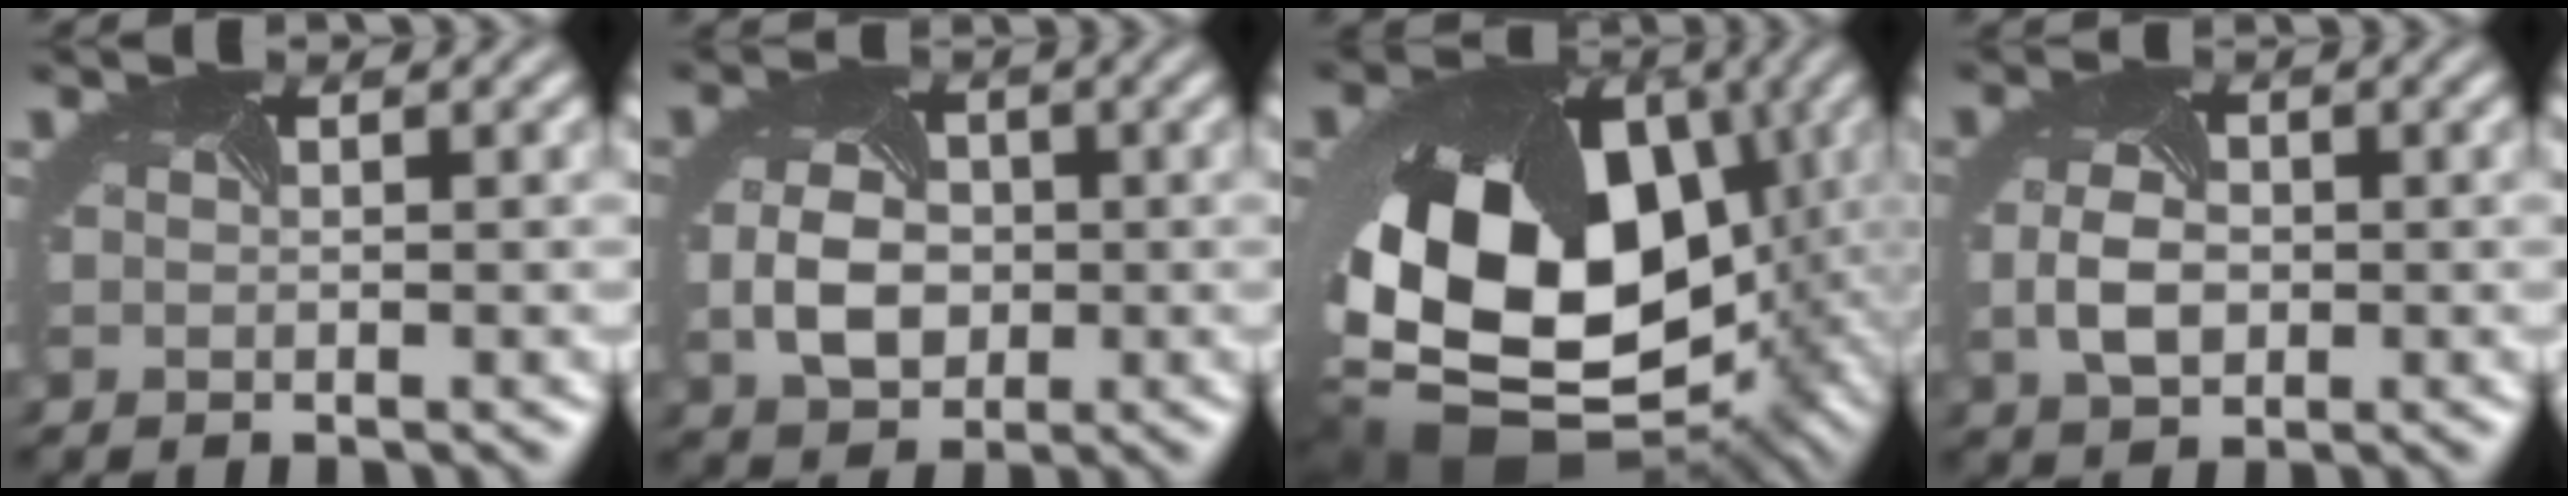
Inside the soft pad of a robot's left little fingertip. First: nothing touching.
{"total": 4.9, "force": [-0.6, 3.6, 3.3], "torque": [-0.071, -0.007, -0.011]}
{"total": 18.9, "force": [-1.4, 13.2, 13.4], "torque": [-0.279, -0.048, -0.004]}
{"total": 3.5, "force": [-0.5, 2.4, 2.5], "torque": [-0.057, -0.005, -0.009]}